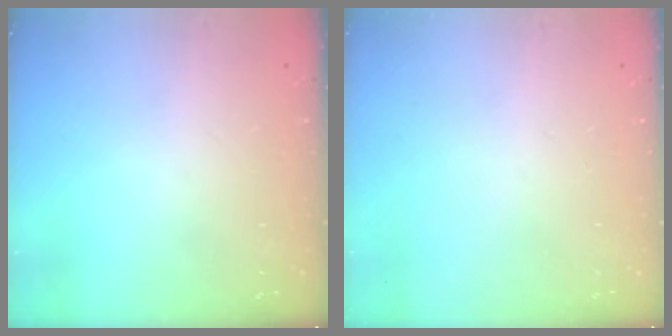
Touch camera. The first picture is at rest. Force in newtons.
{"total": 0.0}